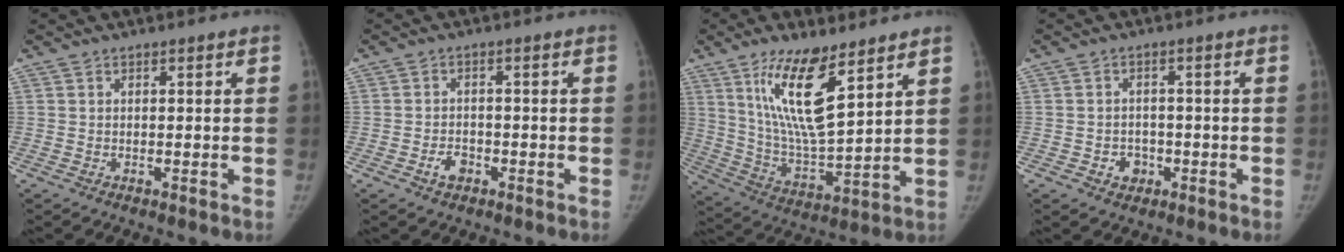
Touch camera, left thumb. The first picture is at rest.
{"total": 3.0, "force": [-1.5, 2.0, 1.6], "torque": [-0.022, 0.012, -0.024]}
{"total": 15.6, "force": [8.6, 4.4, 12.3], "torque": [-0.217, -0.053, 0.171]}
{"total": 3.5, "force": [-1.3, 3.0, 1.3], "torque": [-0.002, 0.010, -0.017]}